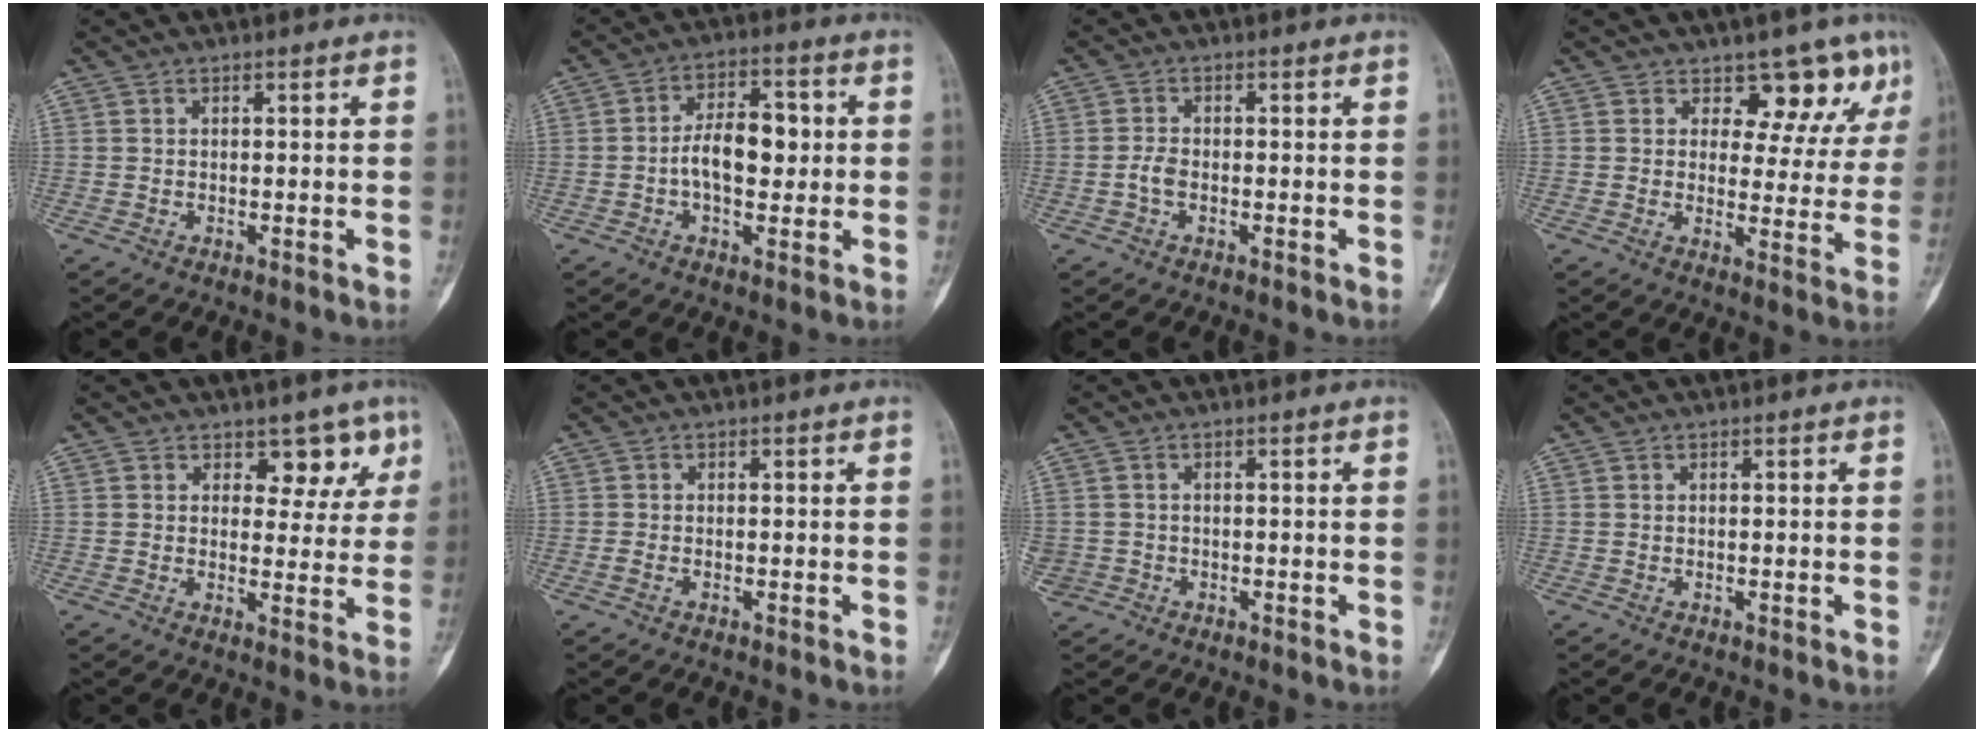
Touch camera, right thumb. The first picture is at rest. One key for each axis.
{"total": 9.2, "fx": -0.2, "fy": 5.1, "fz": 7.6, "tx": -0.106, "ty": 0.020, "tz": -0.009}
{"total": 2.1, "fx": -0.7, "fy": 1.2, "fz": 1.6, "tx": -0.034, "ty": 0.007, "tz": -0.018}
{"total": 8.8, "fx": 6.2, "fy": 5.3, "fz": 3.2, "tx": 0.003, "ty": -0.037, "tz": 0.065}
{"total": 5.8, "fx": 3.6, "fy": 3.9, "fz": 2.4, "tx": 0.015, "ty": -0.016, "tz": 0.044}
{"total": 0.8, "fx": -0.3, "fy": 0.5, "fz": 0.5, "tx": -0.017, "ty": -0.001, "tz": -0.007}
{"total": 2.7, "fx": -0.8, "fy": 2.5, "fz": 0.5, "tx": -0.006, "ty": 0.009, "tz": -0.015}
{"total": 0.0}